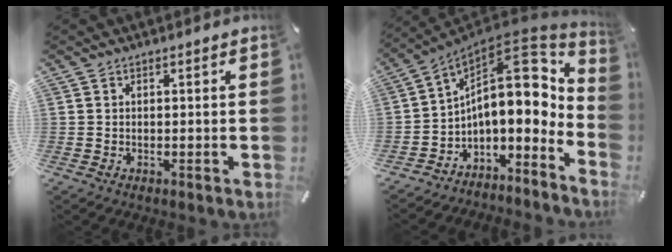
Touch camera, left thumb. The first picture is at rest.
{"total": 17.1, "force": [4.9, 10.3, 12.7], "torque": [-0.168, -0.058, 0.085]}